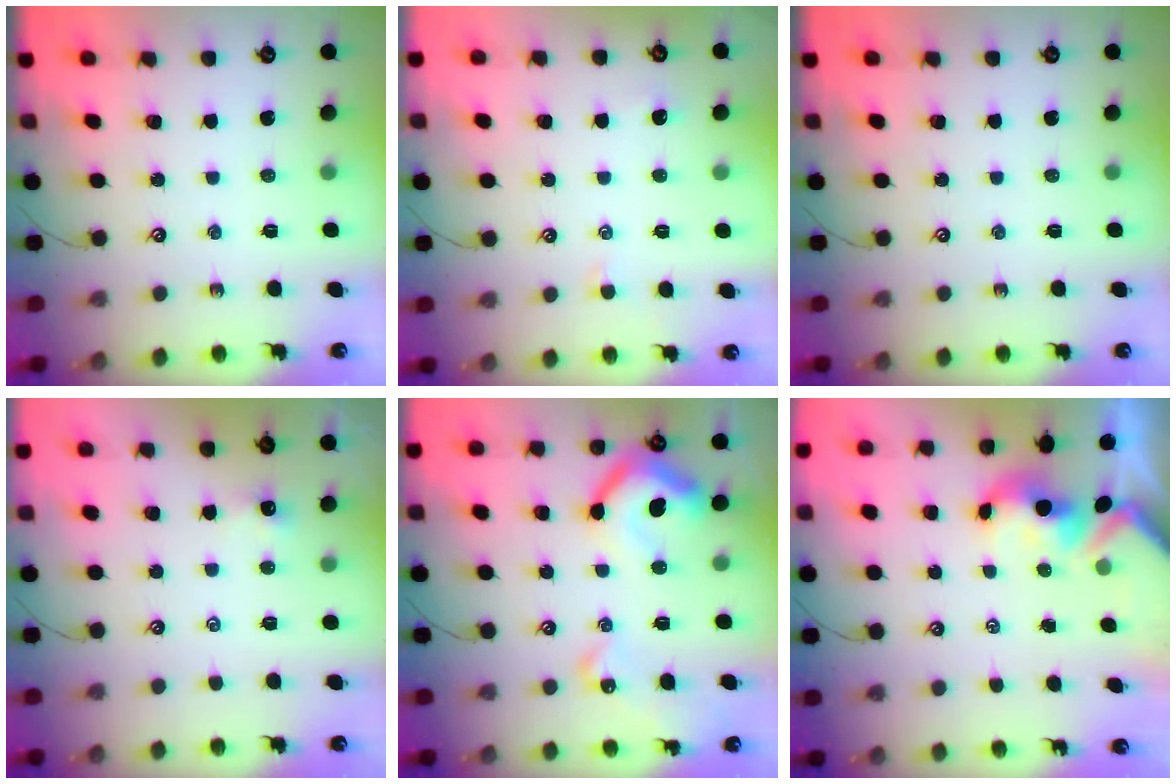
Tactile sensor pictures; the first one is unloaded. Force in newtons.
{"total": 2.7, "press": 2.6, "slide": 0.3}
{"total": 0.0}
{"total": 2.0, "press": 2.0, "slide": 0.2}
{"total": 14.9, "press": 14.8, "slide": 0.9}
{"total": 2.1, "press": 2.0, "slide": 0.7}